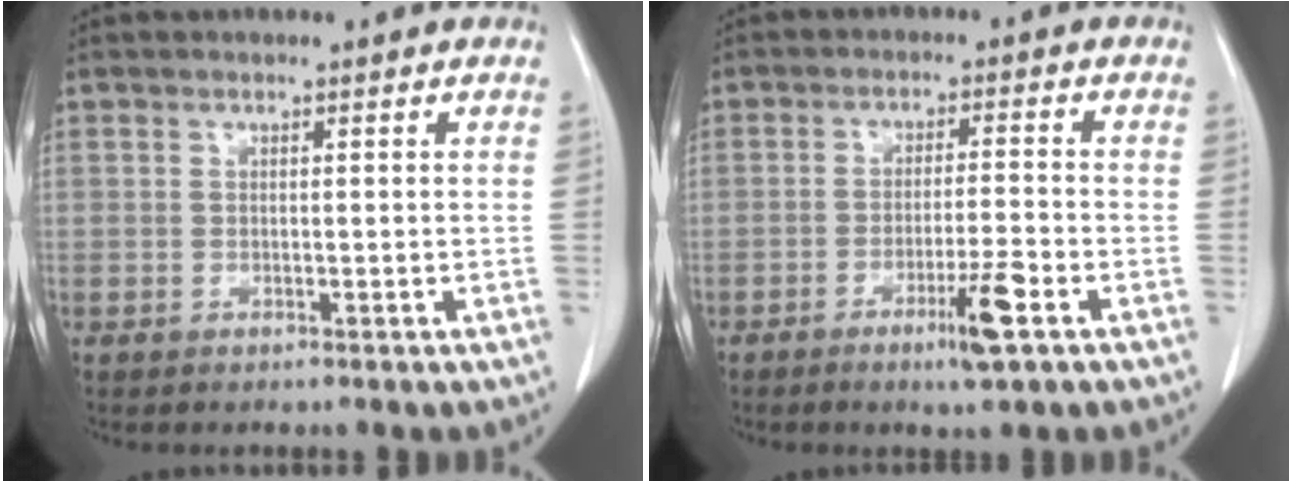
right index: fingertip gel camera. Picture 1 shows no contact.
{"total": 6.1, "force": [-3.1, 0.0, 5.2], "torque": [-0.086, -0.009, -0.052]}